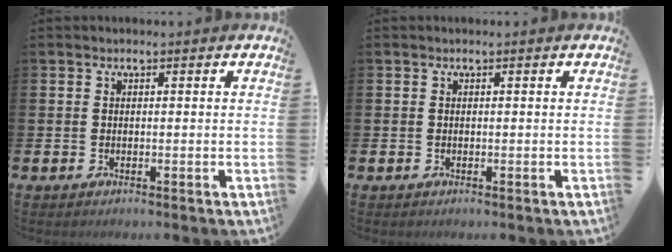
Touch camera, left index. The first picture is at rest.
{"total": 0.0}